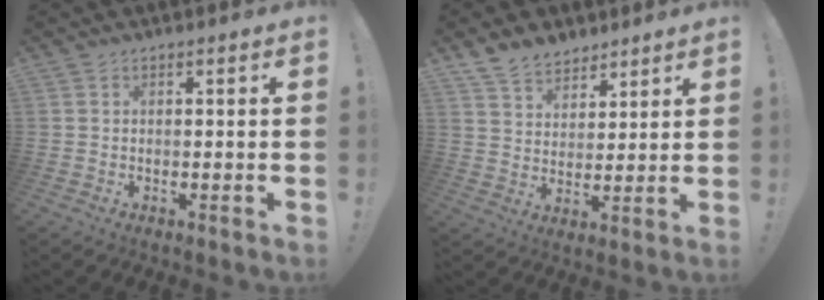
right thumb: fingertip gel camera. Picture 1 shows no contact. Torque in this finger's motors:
{"motor_torque": [0.32, 1.32, 0.85, 0.48, -0.01]}